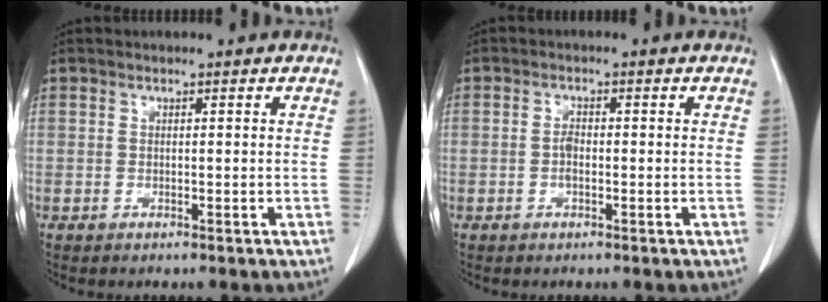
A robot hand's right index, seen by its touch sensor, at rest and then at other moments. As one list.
[{"total": 1.6, "force": [-0.4, 0.7, 1.4], "torque": [-0.028, 0.003, -0.007]}]